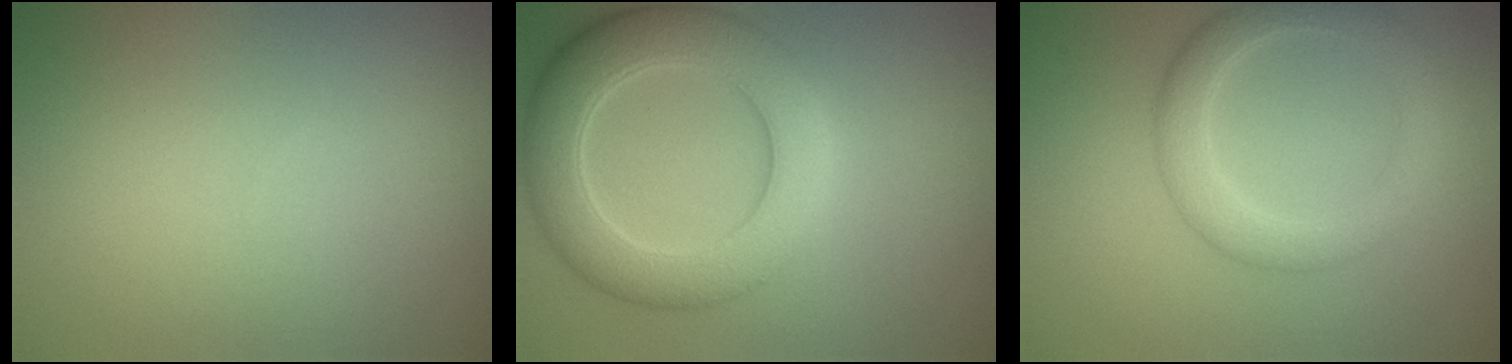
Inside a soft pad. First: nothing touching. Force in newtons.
{"total": 7.7, "press": 7.7, "slide": 0.2}
{"total": 3.8, "press": 3.8, "slide": 0.1}